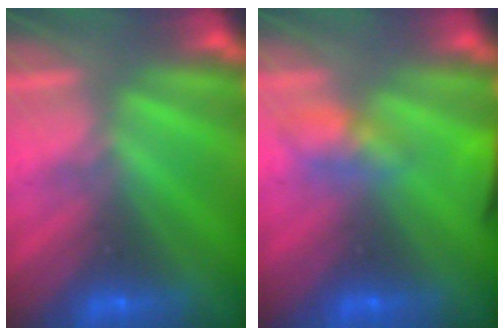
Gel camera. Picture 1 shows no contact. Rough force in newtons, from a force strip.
{"total": 4.6}